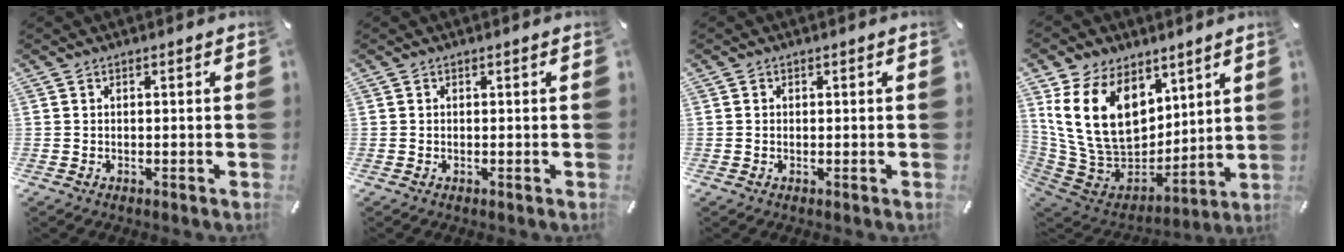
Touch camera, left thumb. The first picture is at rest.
{"total": 0.0}
{"total": 0.6, "force": [0.0, 0.5, 0.3], "torque": [-0.005, 0.003, -0.001]}
{"total": 20.3, "force": [8.0, 14.4, 11.9], "torque": [-0.255, -0.050, 0.152]}